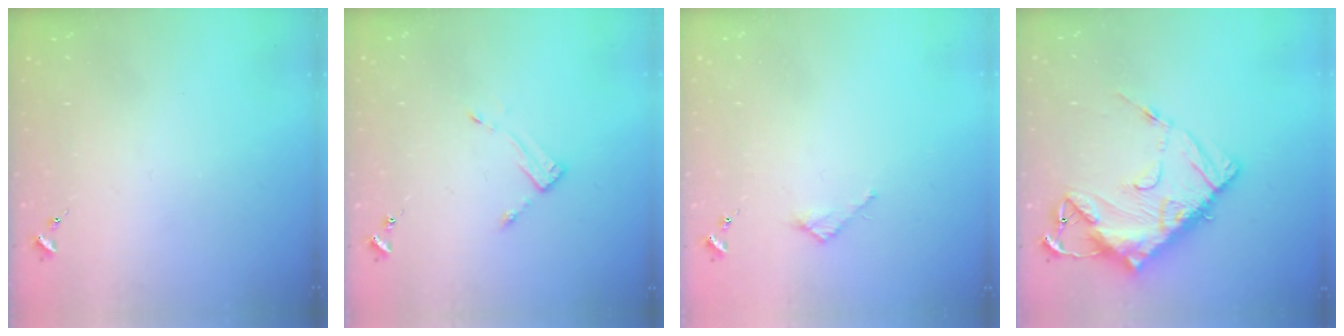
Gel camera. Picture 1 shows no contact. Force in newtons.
{"total": 3.5, "press": 3.5, "slide": 0.3}
{"total": 2.7, "press": 2.7, "slide": 0.2}
{"total": 16.9, "press": 16.8, "slide": 1.8}